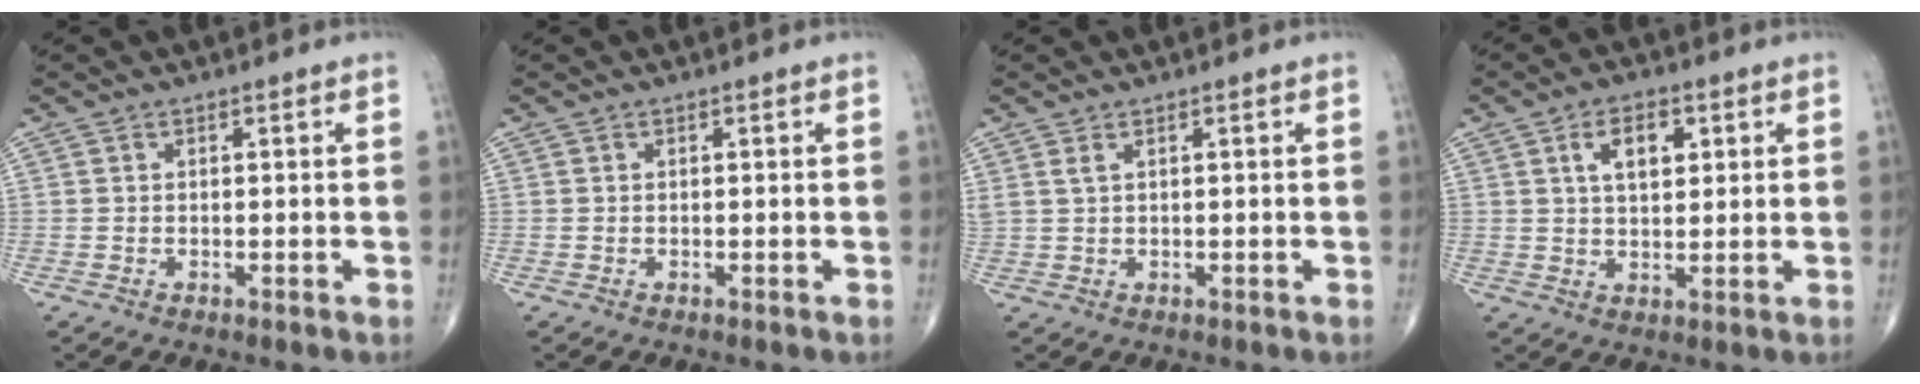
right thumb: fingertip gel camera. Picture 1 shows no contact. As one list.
[{"total": 0.0}, {"total": 1.5, "force": [0.9, 0.5, 1.1], "torque": [-0.028, 0.007, 0.027]}, {"total": 6.6, "force": [2.4, 3.6, 5.0], "torque": [-0.067, -0.006, 0.041]}]